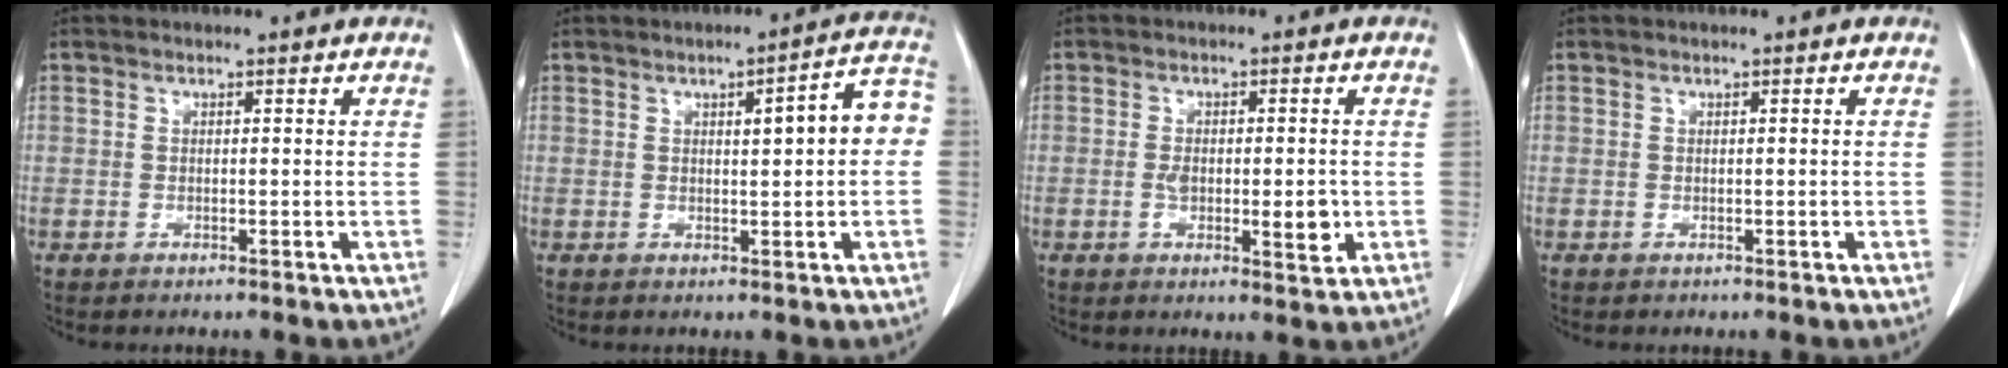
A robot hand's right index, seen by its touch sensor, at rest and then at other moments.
{"total": 6.9, "force": [0.8, 1.2, 6.8], "torque": [-0.084, 0.025, 0.007]}
{"total": 6.0, "force": [-1.2, 2.1, 5.5], "torque": [-0.087, -0.006, -0.016]}
{"total": 0.0}